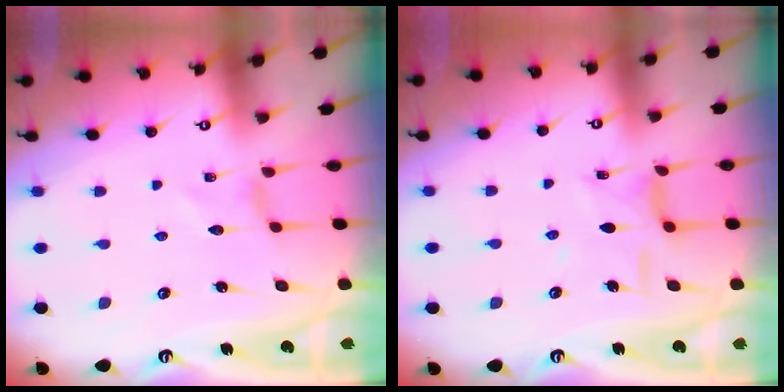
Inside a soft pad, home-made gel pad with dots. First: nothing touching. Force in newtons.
{"total": 7.3, "press": 7.3, "slide": 0.4}